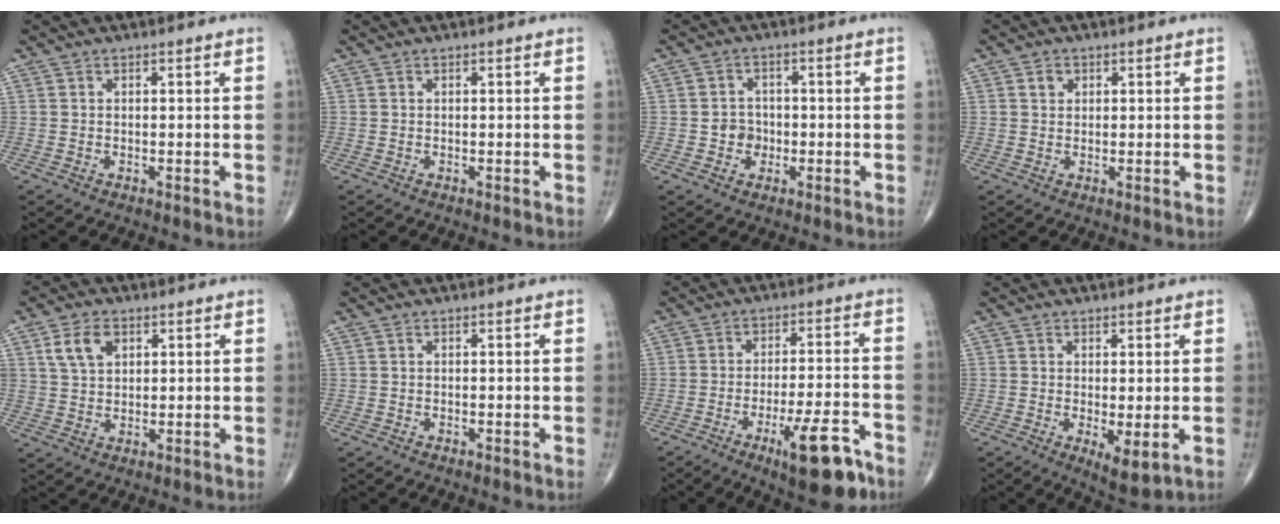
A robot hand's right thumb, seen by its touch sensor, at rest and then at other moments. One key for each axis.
{"total": 0.0}
{"total": 3.8, "fx": -0.8, "fy": 3.4, "fz": 1.5, "tx": 0.000, "ty": 0.008, "tz": -0.018}
{"total": 1.8, "fx": 0.7, "fy": 1.5, "fz": 0.7, "tx": -0.004, "ty": -0.002, "tz": 0.009}
{"total": 6.4, "fx": 2.7, "fy": 4.3, "fz": 3.9, "tx": -0.057, "ty": -0.006, "tz": 0.053}
{"total": 0.0}
{"total": 12.4, "fx": -6.9, "fy": 3.3, "fz": 9.7, "tx": -0.142, "ty": 0.033, "tz": -0.099}
{"total": 5.1, "fx": -0.8, "fy": 1.8, "fz": 4.7, "tx": -0.074, "ty": -0.019, "tz": -0.006}